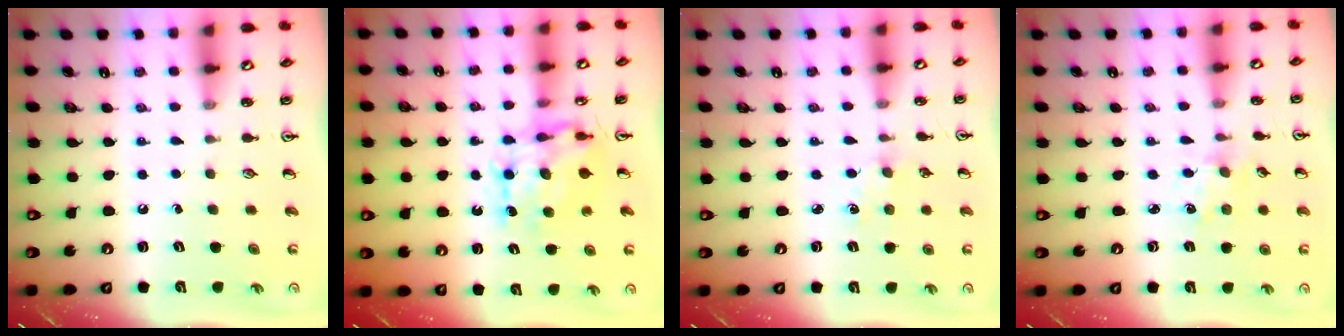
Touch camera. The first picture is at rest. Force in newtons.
{"total": 9.0, "press": 9.0, "slide": 0.6}
{"total": 2.3, "press": 2.3, "slide": 0.3}
{"total": 1.9, "press": 1.9, "slide": 0.3}